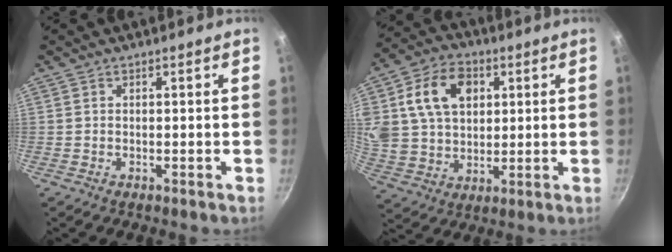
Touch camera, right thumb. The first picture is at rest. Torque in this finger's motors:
{"motor_torque": [2.04, 2.51, 1.63, 0.26, 0.21]}